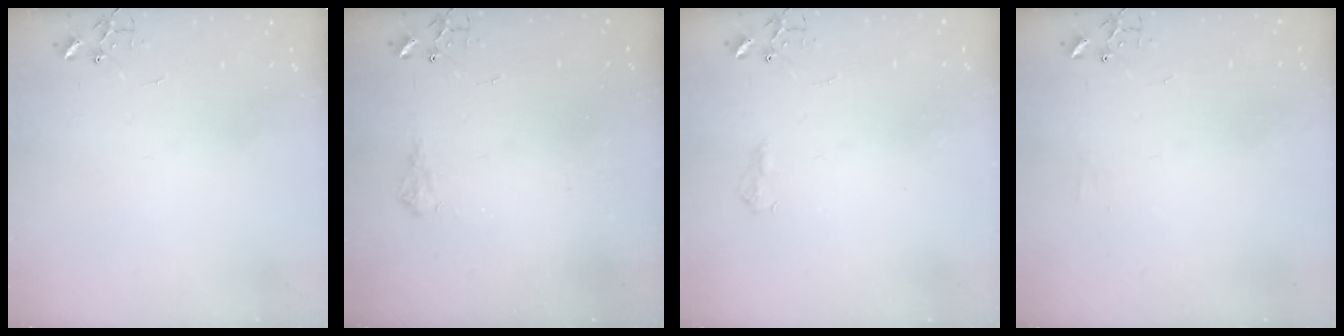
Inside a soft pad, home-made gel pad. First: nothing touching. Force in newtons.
{"total": 6.2, "press": 6.2, "slide": 0.9}
{"total": 7.3, "press": 7.2, "slide": 0.8}
{"total": 4.5, "press": 4.4, "slide": 0.7}